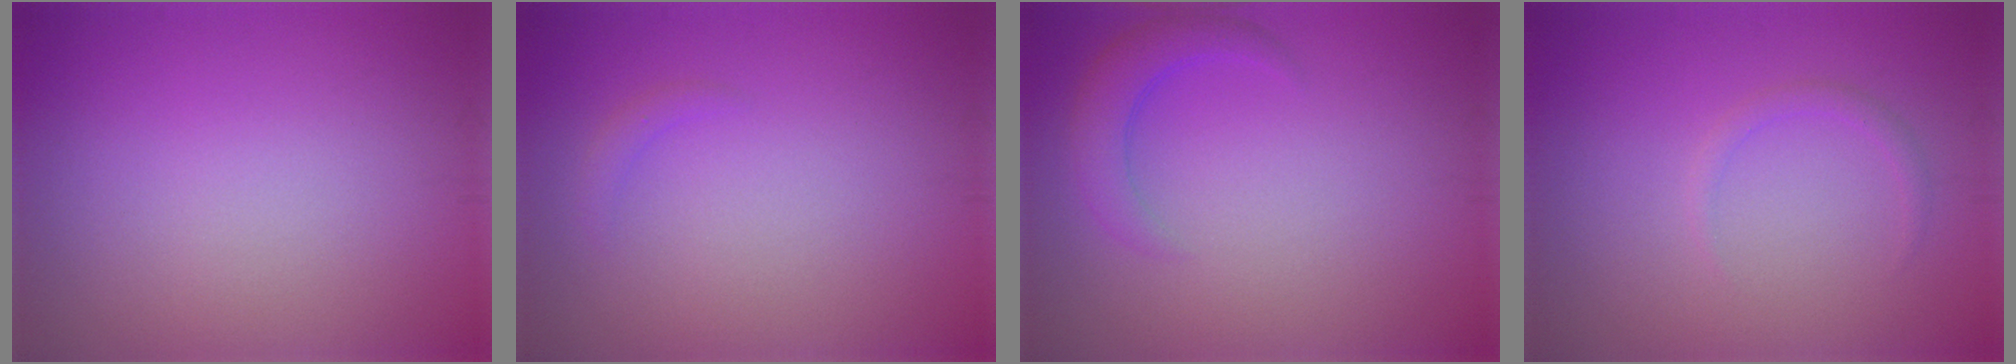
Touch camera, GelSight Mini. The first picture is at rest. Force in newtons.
{"total": 0.8, "press": 0.8, "slide": 0.1}
{"total": 2.7, "press": 2.6, "slide": 0.3}
{"total": 1.0, "press": 1.0, "slide": 0.0}